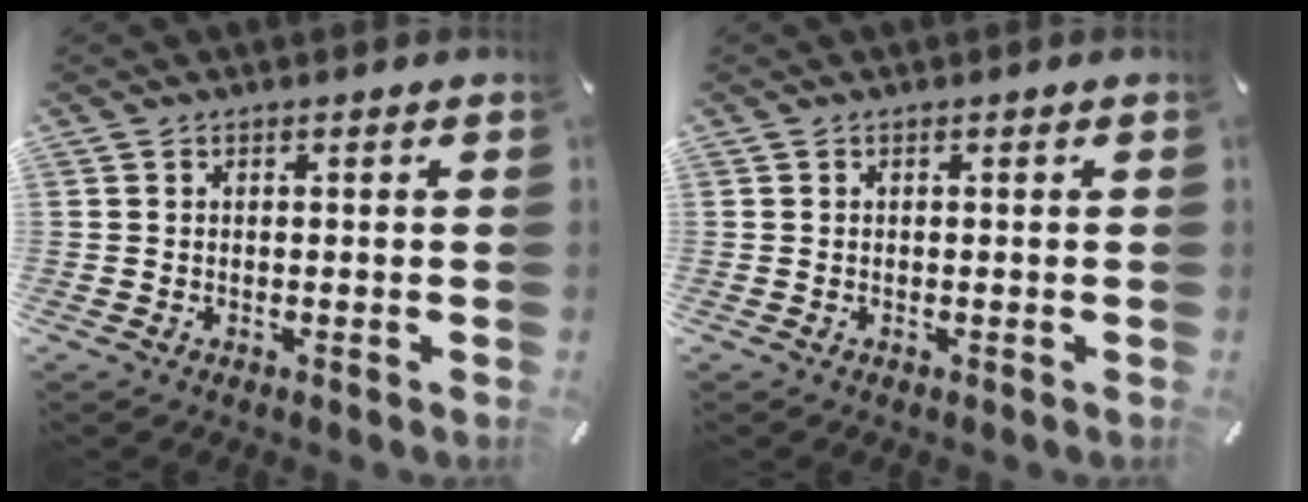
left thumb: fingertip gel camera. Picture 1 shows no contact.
{"total": 0.0}